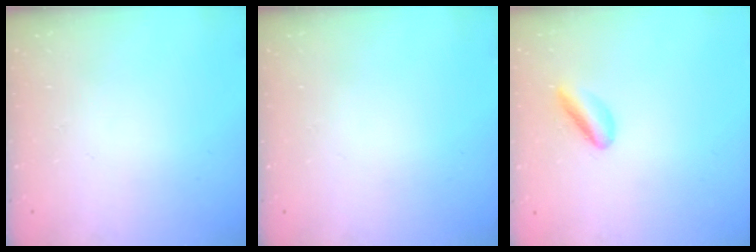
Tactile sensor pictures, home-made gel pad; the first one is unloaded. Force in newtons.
{"total": 0.0}
{"total": 4.2, "press": 4.2, "slide": 0.8}